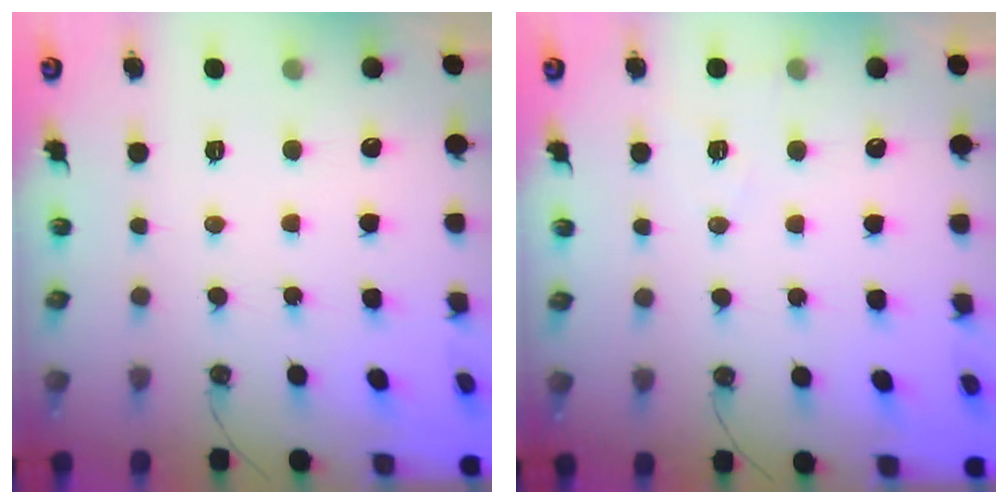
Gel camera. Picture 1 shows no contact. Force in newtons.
{"total": 6.9, "press": 5.7, "slide": 4.0}